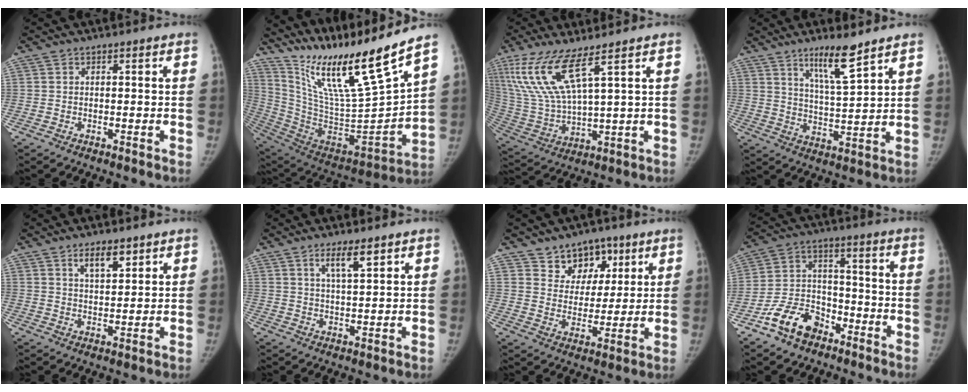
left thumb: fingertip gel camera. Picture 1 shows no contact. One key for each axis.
{"total": 25.2, "fx": 19.0, "fy": 2.1, "fz": 16.4, "tx": -0.250, "ty": -0.108, "tz": 0.350}
{"total": 13.7, "fx": 7.6, "fy": 2.8, "fz": 11.0, "tx": -0.255, "ty": -0.037, "tz": 0.168}
{"total": 8.9, "fx": 6.3, "fy": 1.0, "fz": 6.3, "tx": -0.104, "ty": -0.051, "tz": 0.115}
{"total": 5.1, "fx": 3.2, "fy": 2.0, "fz": 3.4, "tx": -0.041, "ty": -0.021, "tz": 0.054}
{"total": 4.7, "fx": 2.9, "fy": 1.0, "fz": 3.6, "tx": -0.060, "ty": -0.018, "tz": 0.054}
{"total": 8.6, "fx": 5.3, "fy": 6.2, "fz": 2.7, "tx": 0.000, "ty": -0.029, "tz": 0.090}
{"total": 11.6, "fx": -7.5, "fy": 7.4, "fz": 5.0, "tx": -0.071, "ty": 0.060, "tz": -0.138}